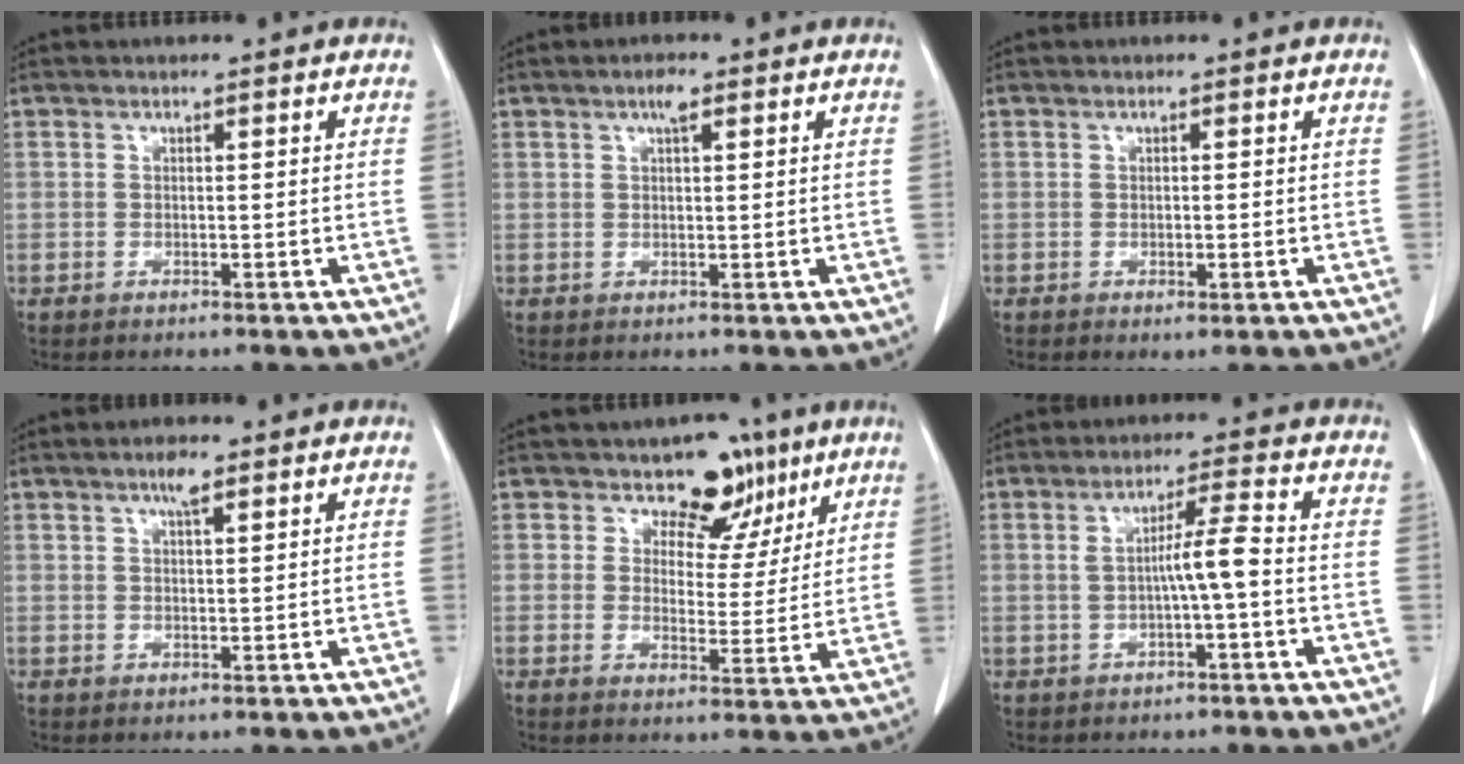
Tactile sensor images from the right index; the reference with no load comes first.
{"total": 2.1, "force": [1.2, 0.5, 1.7], "torque": [-0.031, 0.005, 0.018]}
{"total": 1.2, "force": [-0.3, 0.4, 1.1], "torque": [-0.019, -0.004, 0.003]}
{"total": 2.5, "force": [1.6, 0.5, 1.9], "torque": [-0.036, 0.004, 0.025]}
{"total": 6.9, "force": [5.0, 4.5, 1.9], "torque": [-0.006, -0.004, 0.066]}
{"total": 4.8, "force": [-0.5, -0.3, 4.8], "torque": [-0.080, 0.008, -0.009]}